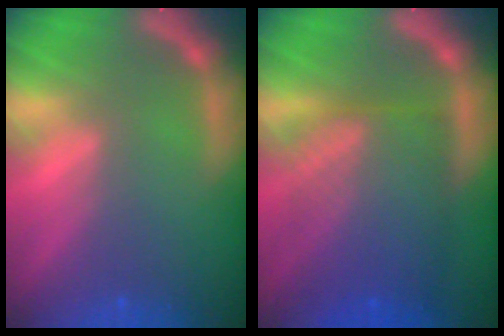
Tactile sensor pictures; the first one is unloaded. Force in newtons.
{"total": 9.5}